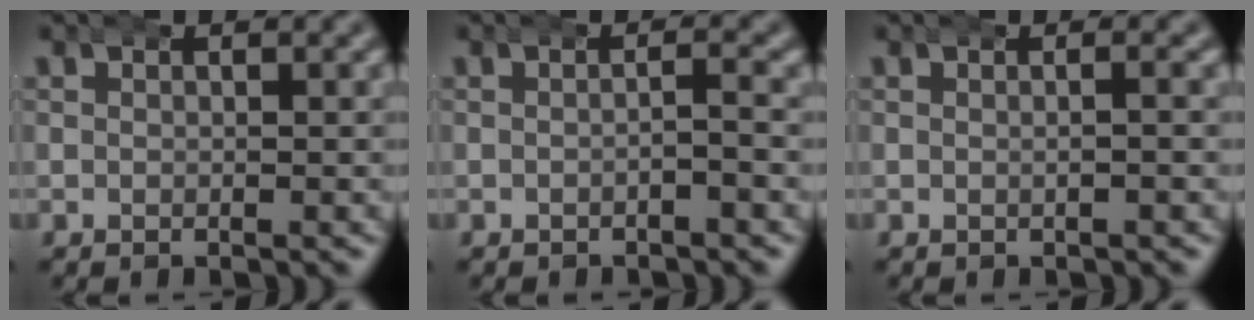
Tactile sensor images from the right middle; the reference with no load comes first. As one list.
[{"total": 0.8, "force": [-0.4, 0.1, 0.7], "torque": [-0.003, 0.004, -0.011]}, {"total": 0.8, "force": [0.0, 0.2, 0.8], "torque": [-0.005, 0.007, -0.006]}]